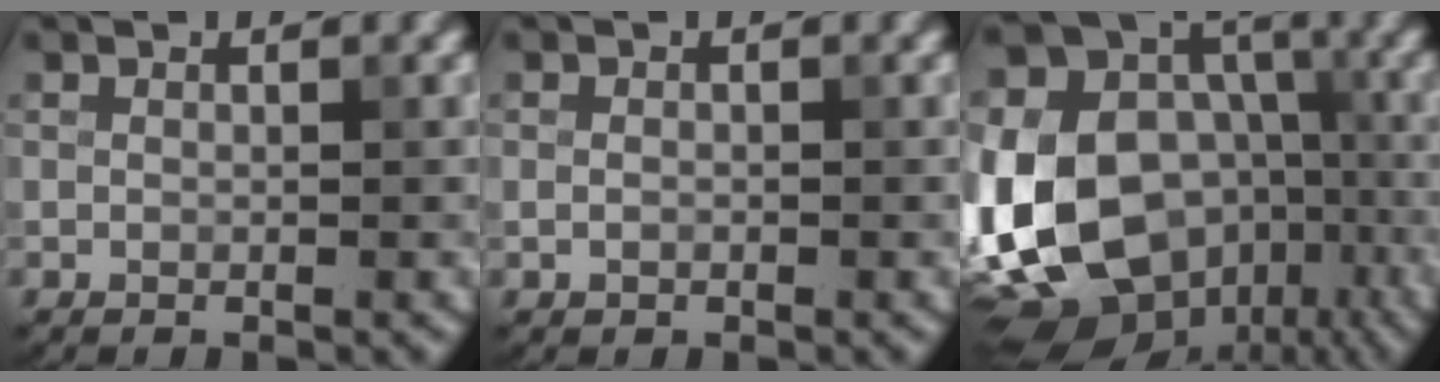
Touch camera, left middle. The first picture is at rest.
{"total": 0.7, "force": [-0.2, 0.5, 0.4], "torque": [-0.007, -0.001, -0.005]}
{"total": 17.2, "force": [-3.7, 13.0, 10.7], "torque": [-0.236, -0.013, -0.055]}